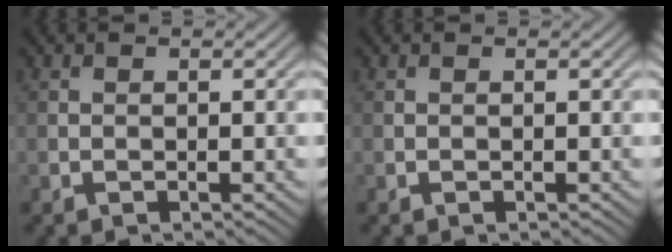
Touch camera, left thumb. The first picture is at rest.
{"total": 0.0}